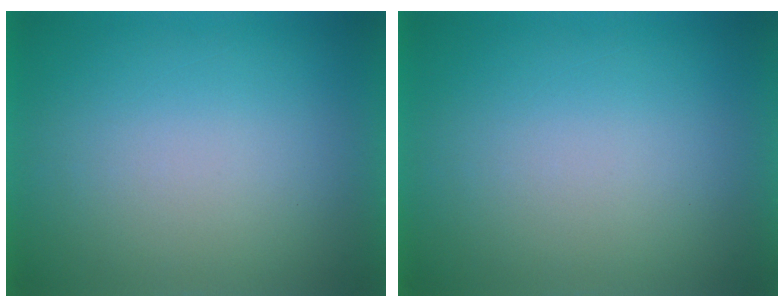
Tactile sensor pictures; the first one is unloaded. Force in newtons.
{"total": 0.0}